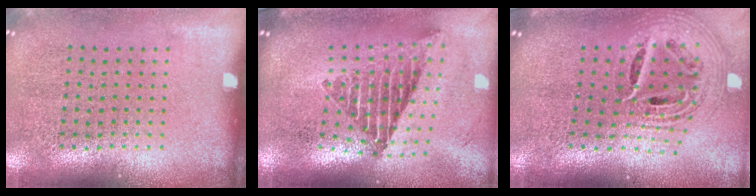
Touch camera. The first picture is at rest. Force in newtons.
{"total": 2.3, "press": 1.6, "slide": 1.7}
{"total": 2.5, "press": 1.8, "slide": 1.8}